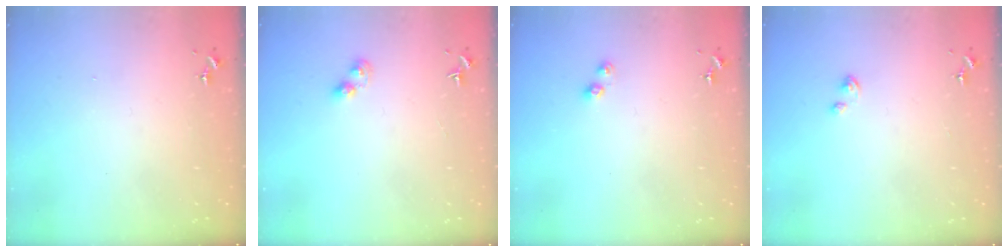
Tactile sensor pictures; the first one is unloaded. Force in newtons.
{"total": 3.4, "press": 3.3, "slide": 0.6}
{"total": 3.4, "press": 3.3, "slide": 0.5}
{"total": 2.0, "press": 2.0, "slide": 0.4}